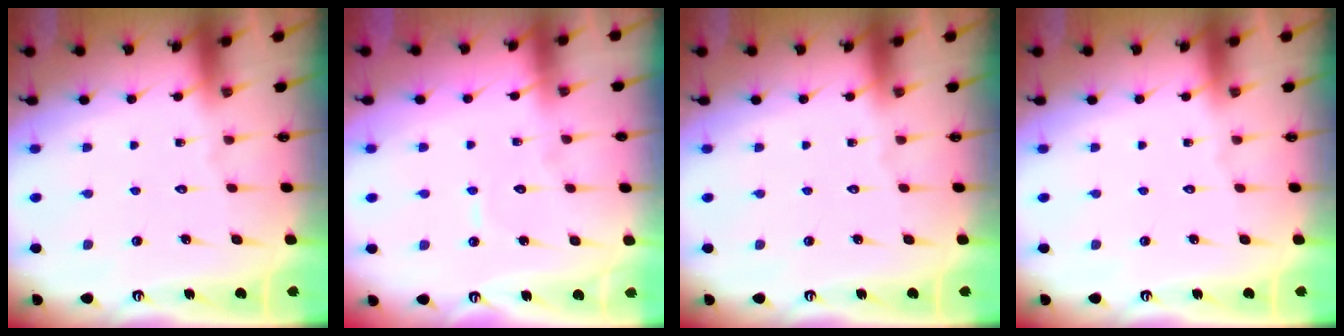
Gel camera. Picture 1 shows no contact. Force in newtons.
{"total": 4.8, "press": 4.7, "slide": 0.2}
{"total": 0.0}
{"total": 0.0}